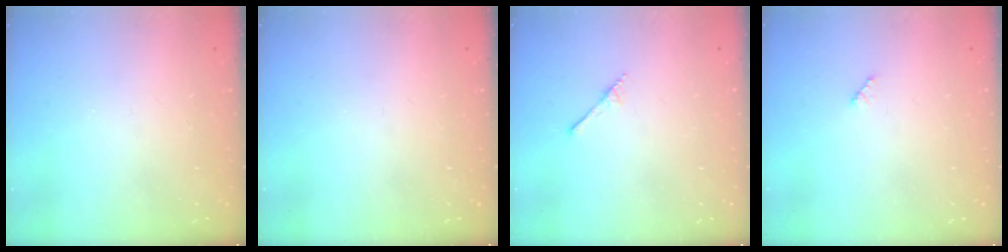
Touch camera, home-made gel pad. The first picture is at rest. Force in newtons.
{"total": 0.0}
{"total": 1.7, "press": 1.7, "slide": 0.1}
{"total": 2.9, "press": 2.9, "slide": 0.4}